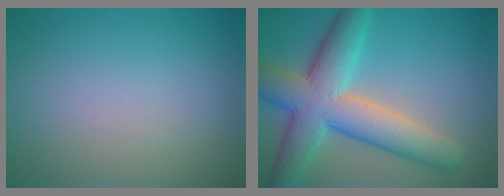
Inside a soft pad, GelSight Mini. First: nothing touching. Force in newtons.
{"total": 9.0, "press": 9.0, "slide": 0.4}